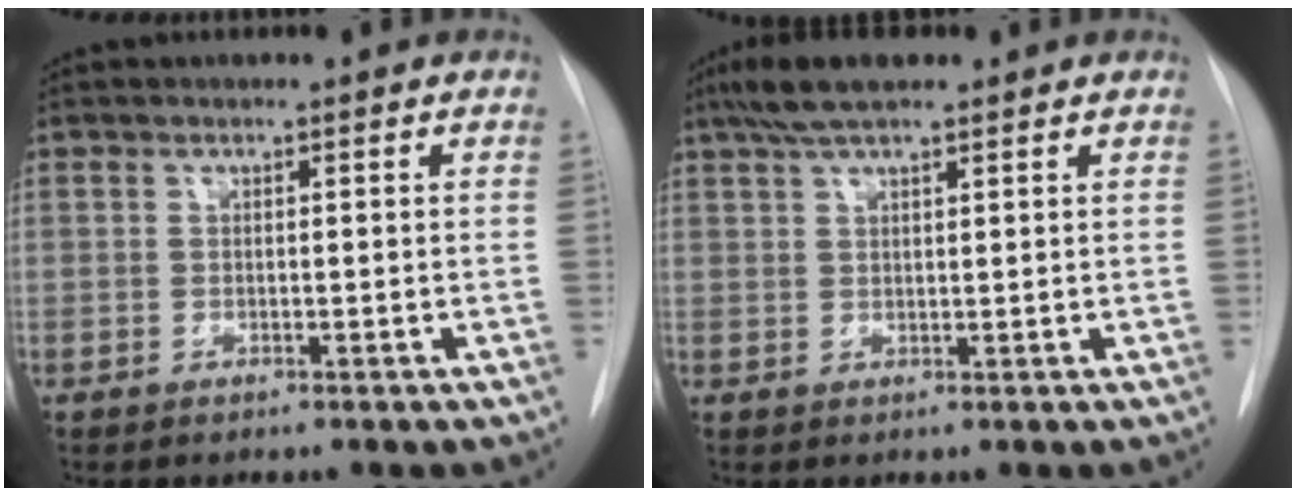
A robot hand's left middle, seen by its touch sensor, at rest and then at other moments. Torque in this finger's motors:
{"motor_torque": [0.60, -0.49, 0.11, 0.07]}